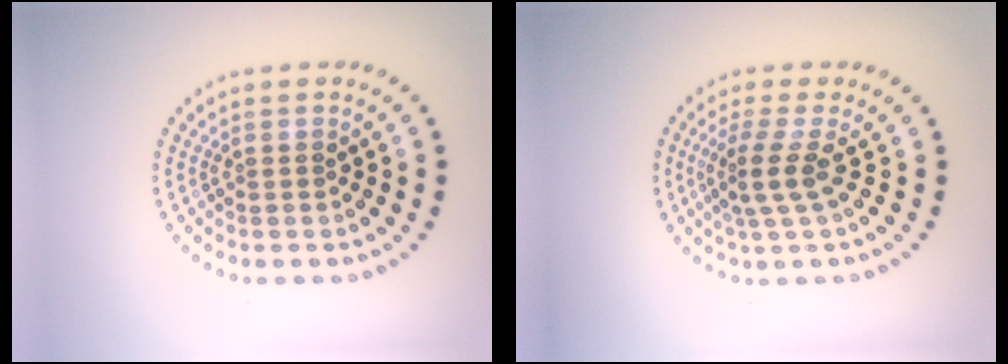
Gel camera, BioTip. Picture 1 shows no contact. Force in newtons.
{"total": 2.9, "press": 2.1, "slide": 2.0}